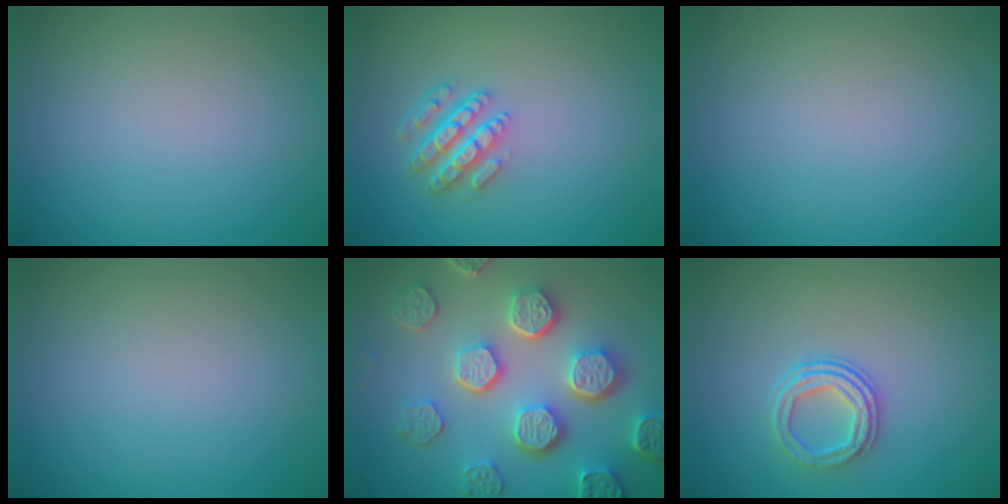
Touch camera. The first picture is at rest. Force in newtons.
{"total": 4.3, "press": 3.2, "slide": 2.9}
{"total": 0.0}
{"total": 0.0}
{"total": 7.6, "press": 5.9, "slide": 4.8}
{"total": 3.0, "press": 2.4, "slide": 1.7}